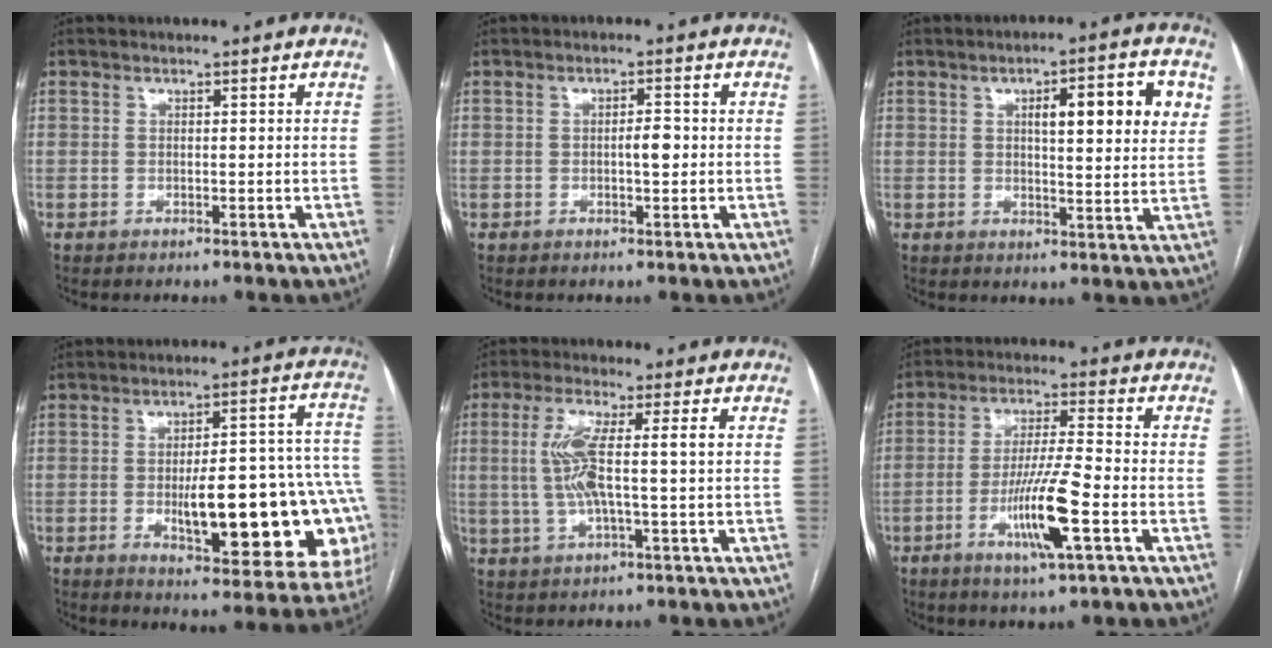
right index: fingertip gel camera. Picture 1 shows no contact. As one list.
[{"total": 2.3, "force": [-0.2, 0.6, 2.2], "torque": [-0.035, 0.003, -0.003]}, {"total": 10.6, "force": [3.5, 1.9, 9.8], "torque": [-0.135, 0.014, 0.047]}, {"total": 22.5, "force": [-4.4, 6.1, 21.2], "torque": [-0.195, 0.028, -0.039]}, {"total": 8.2, "force": [0.8, 0.7, 8.2], "torque": [-0.172, 0.010, 0.015]}, {"total": 10.6, "force": [-3.7, 0.2, 9.9], "torque": [-0.189, -0.011, -0.068]}]